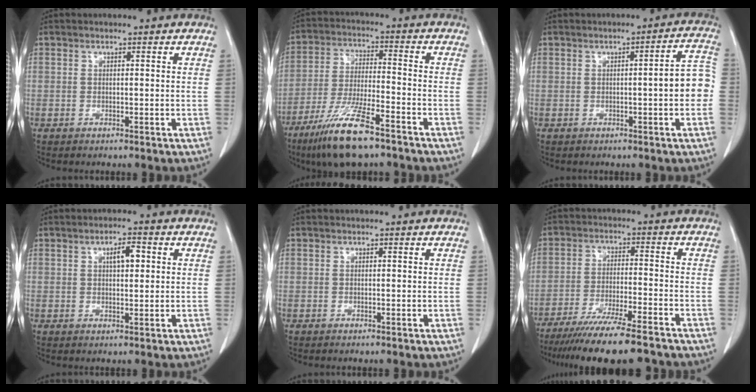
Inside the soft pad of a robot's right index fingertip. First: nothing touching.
{"total": 12.3, "force": [-8.4, 1.7, 8.9], "torque": [-0.177, -0.030, -0.150]}
{"total": 6.0, "force": [-0.8, 0.8, 5.9], "torque": [-0.066, 0.018, -0.015]}
{"total": 3.3, "force": [1.0, 1.0, 3.0], "torque": [-0.049, 0.004, 0.015]}
{"total": 0.0}
{"total": 16.1, "force": [-13.7, 1.0, 8.5], "torque": [-0.137, -0.032, -0.215]}